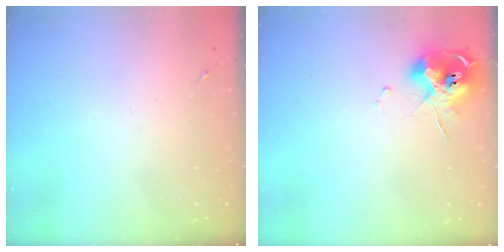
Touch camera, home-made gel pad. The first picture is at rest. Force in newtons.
{"total": 10.6, "press": 10.5, "slide": 1.2}